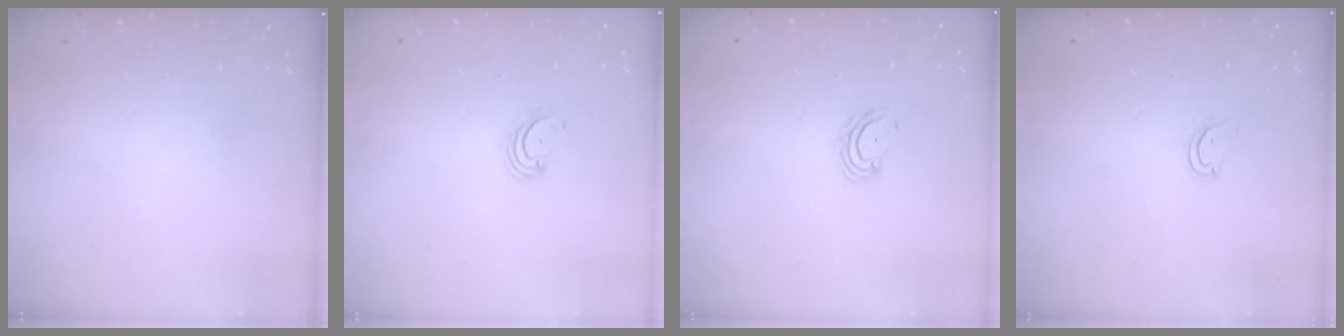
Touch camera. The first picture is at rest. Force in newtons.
{"total": 2.7, "press": 2.7, "slide": 0.3}
{"total": 4.1, "press": 4.1, "slide": 0.4}
{"total": 2.7, "press": 2.6, "slide": 0.3}